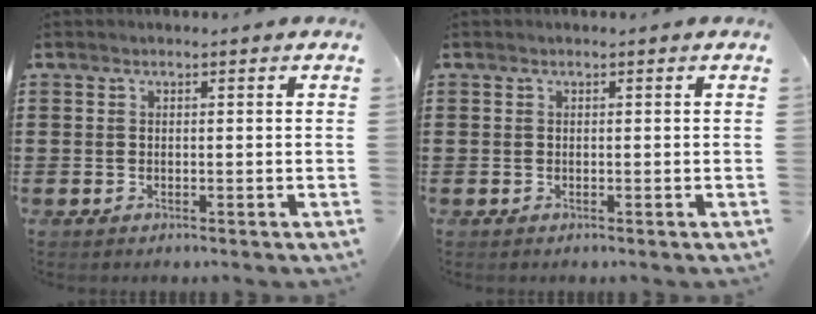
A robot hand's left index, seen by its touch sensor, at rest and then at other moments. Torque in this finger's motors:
{"motor_torque": [0.00, 0.00, 0.00, 0.00]}